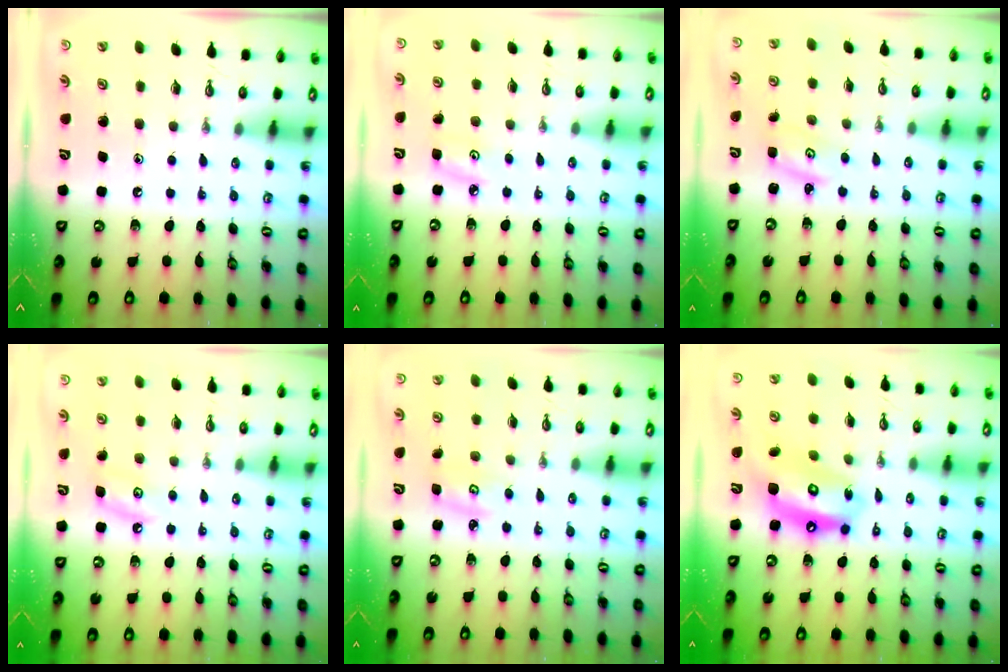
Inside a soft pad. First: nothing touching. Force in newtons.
{"total": 4.4, "press": 4.4, "slide": 0.3}
{"total": 2.4, "press": 2.3, "slide": 0.4}
{"total": 6.3, "press": 6.3, "slide": 0.8}
{"total": 2.3, "press": 2.3, "slide": 0.2}
{"total": 14.6, "press": 14.5, "slide": 1.4}